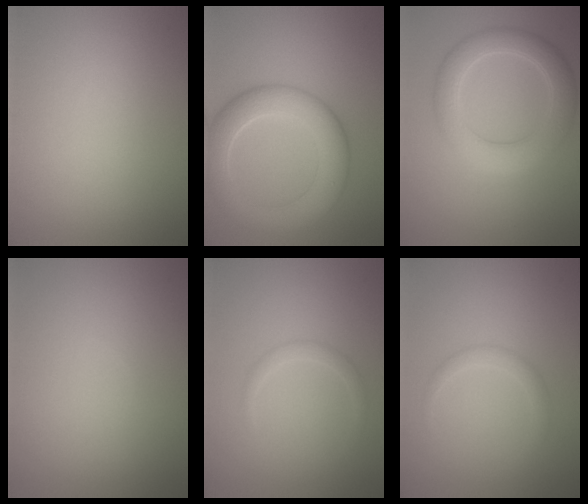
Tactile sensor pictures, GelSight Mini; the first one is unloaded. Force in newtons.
{"total": 6.8, "press": 6.8, "slide": 0.4}
{"total": 4.8, "press": 4.8, "slide": 0.2}
{"total": 0.5, "press": 0.5, "slide": 0.0}
{"total": 1.1, "press": 1.1, "slide": 0.1}
{"total": 1.4, "press": 1.4, "slide": 0.0}